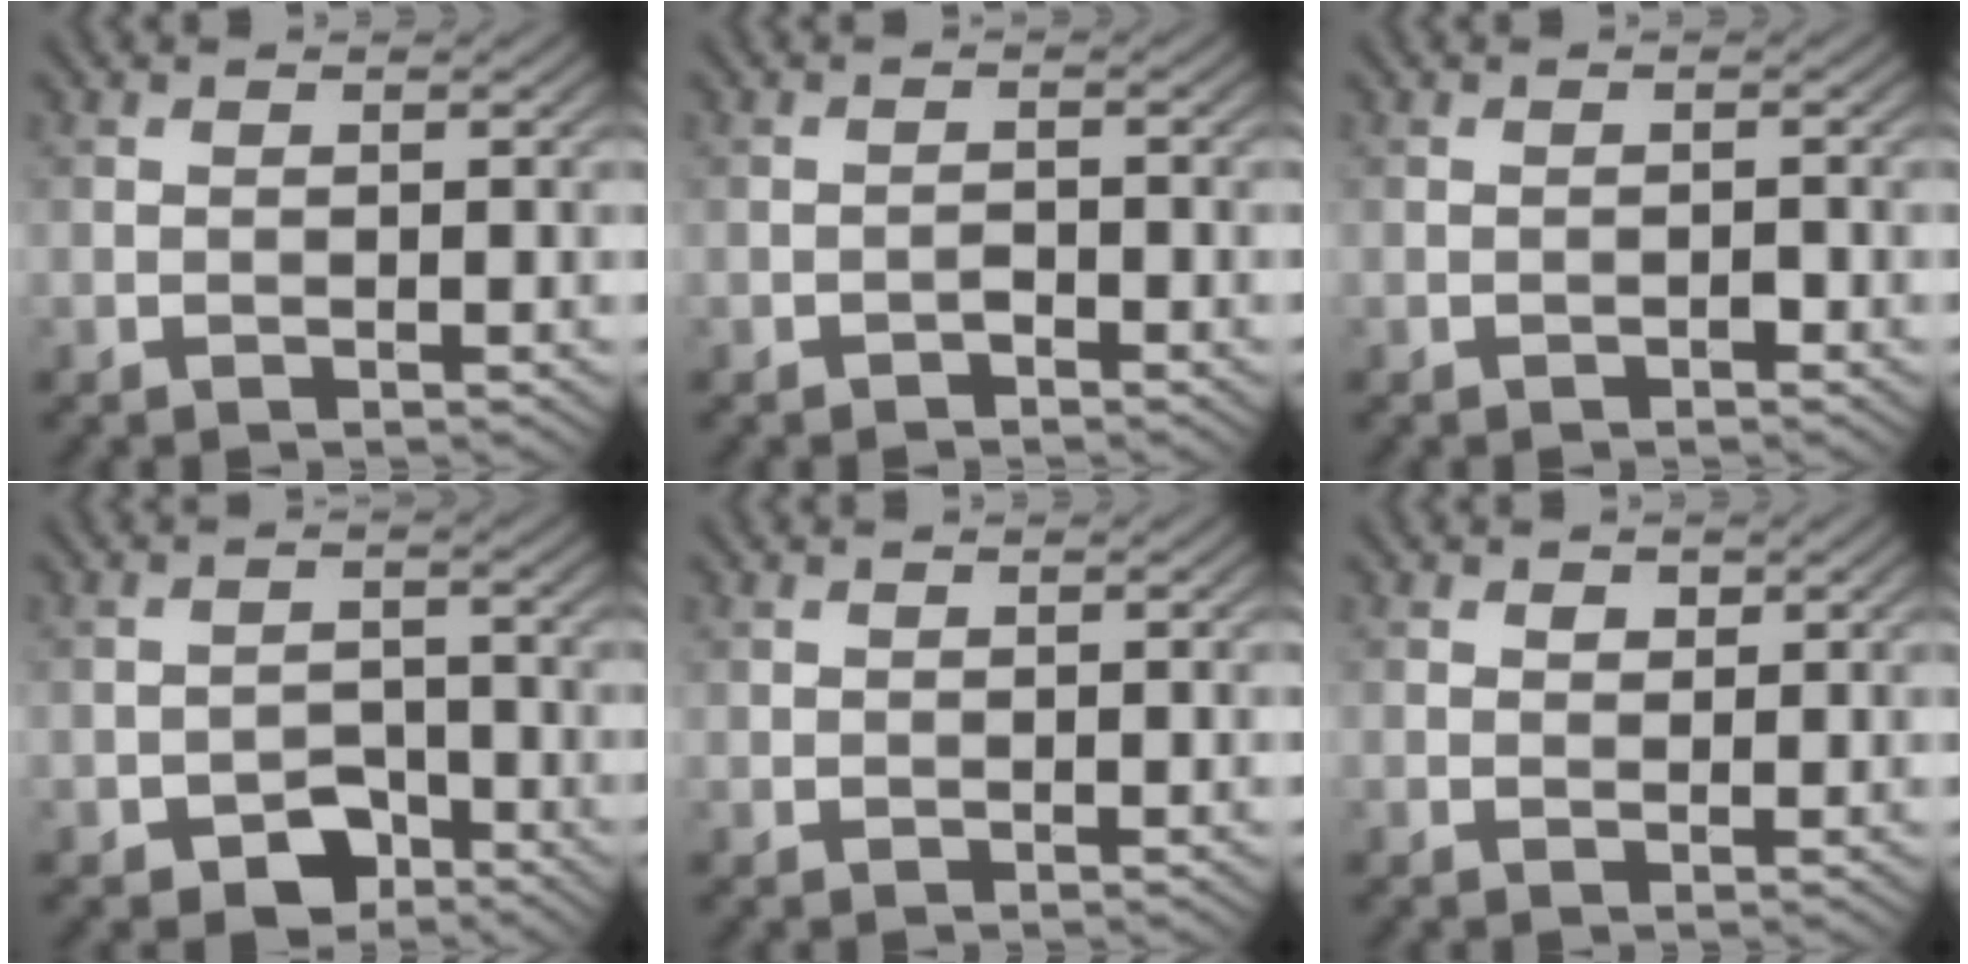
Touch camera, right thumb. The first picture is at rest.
{"total": 1.0, "force": [-0.9, 0.4, 0.4], "torque": [-0.006, 0.003, -0.018]}
{"total": 0.6, "force": [-0.5, 0.2, 0.3], "torque": [-0.002, 0.003, -0.008]}
{"total": 4.5, "force": [-3.0, 2.7, 2.0], "torque": [-0.031, -0.001, -0.055]}
{"total": 0.5, "force": [0.3, 0.4, 0.1], "torque": [-0.001, -0.003, 0.011]}
{"total": 1.0, "force": [0.6, 0.7, 0.4], "torque": [-0.007, -0.001, 0.009]}